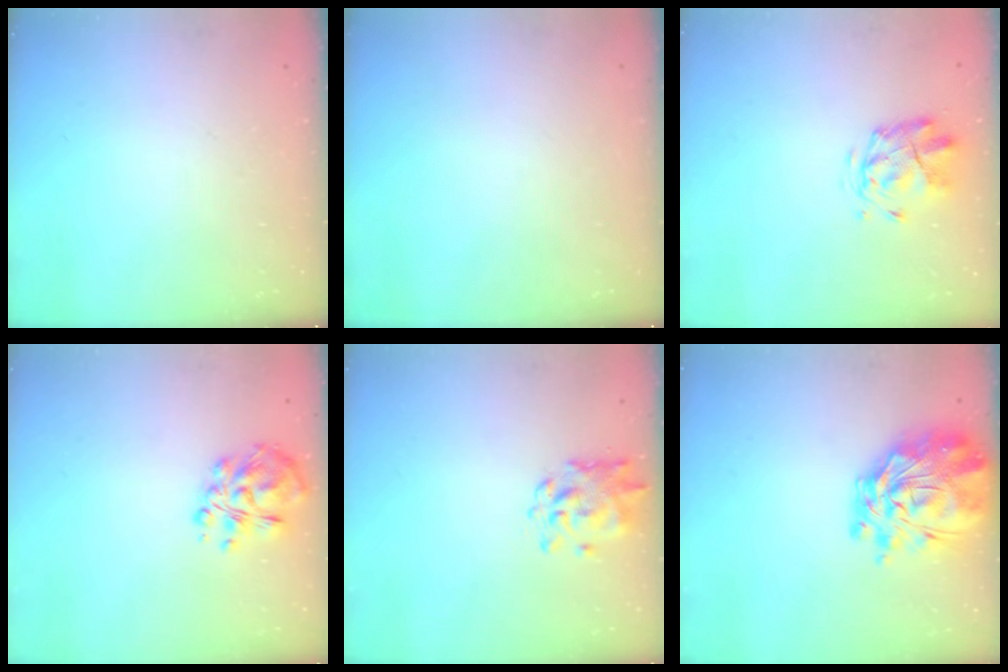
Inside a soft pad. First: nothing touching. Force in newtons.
{"total": 0.0}
{"total": 2.7, "press": 2.4, "slide": 1.2}
{"total": 9.0, "press": 8.8, "slide": 2.0}
{"total": 1.2, "press": 1.2, "slide": 0.1}
{"total": 7.7, "press": 7.0, "slide": 3.2}